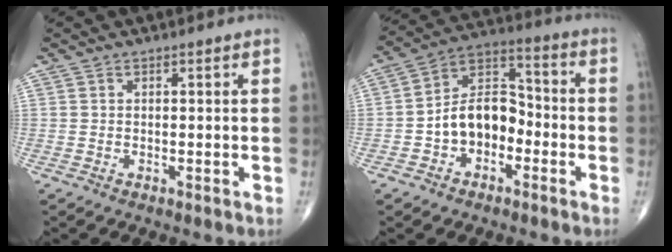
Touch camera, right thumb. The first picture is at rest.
{"total": 11.3, "force": [-3.1, 7.8, 7.7], "torque": [-0.103, 0.050, -0.067]}